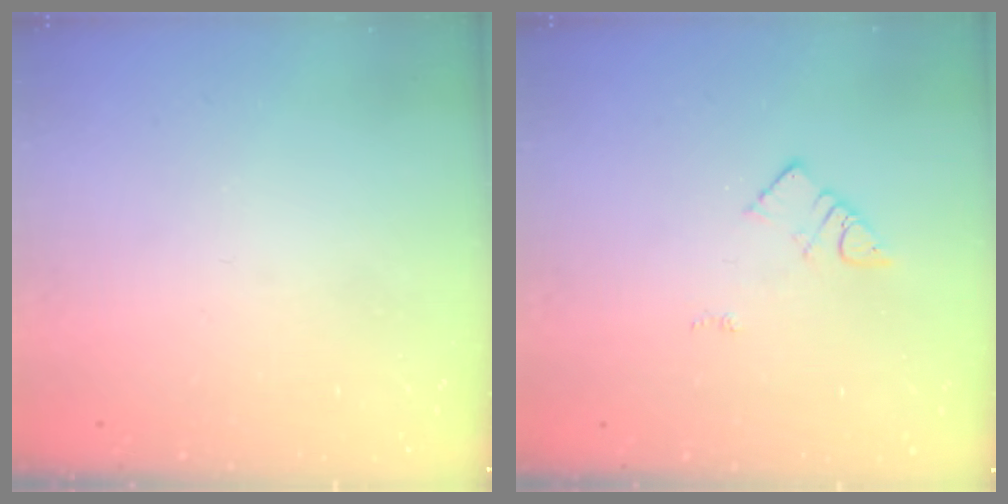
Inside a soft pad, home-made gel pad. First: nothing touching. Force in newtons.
{"total": 3.1, "press": 3.1, "slide": 0.2}